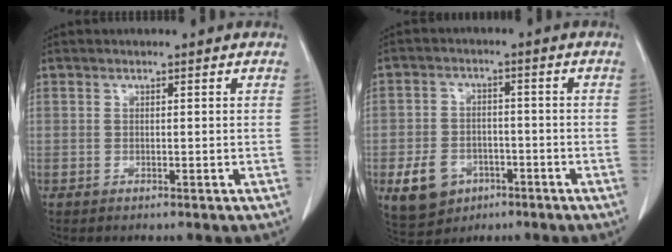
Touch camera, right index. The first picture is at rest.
{"total": 7.7, "force": [-3.2, 6.0, 3.5], "torque": [-0.070, 0.007, -0.040]}